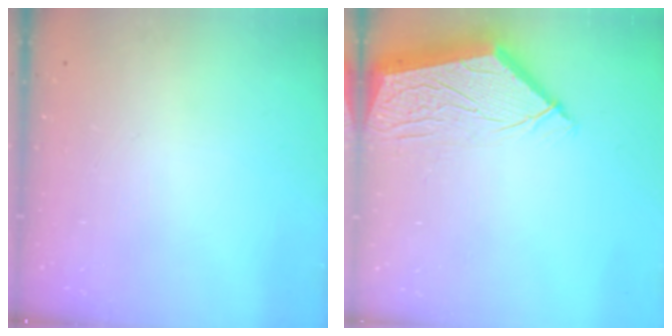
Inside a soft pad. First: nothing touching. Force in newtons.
{"total": 6.3, "press": 6.2, "slide": 0.7}